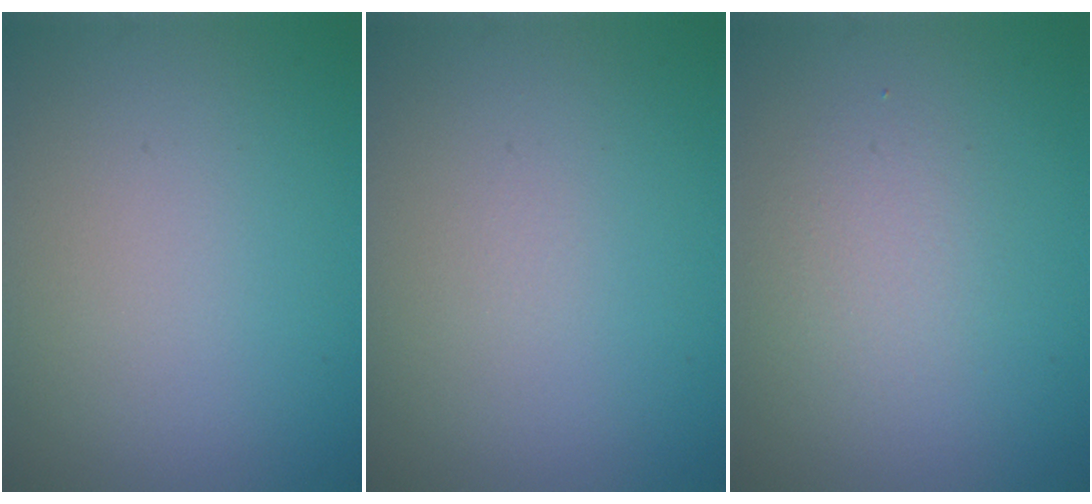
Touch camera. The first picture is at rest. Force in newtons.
{"total": 0.0}
{"total": 1.9, "press": 1.8, "slide": 0.2}